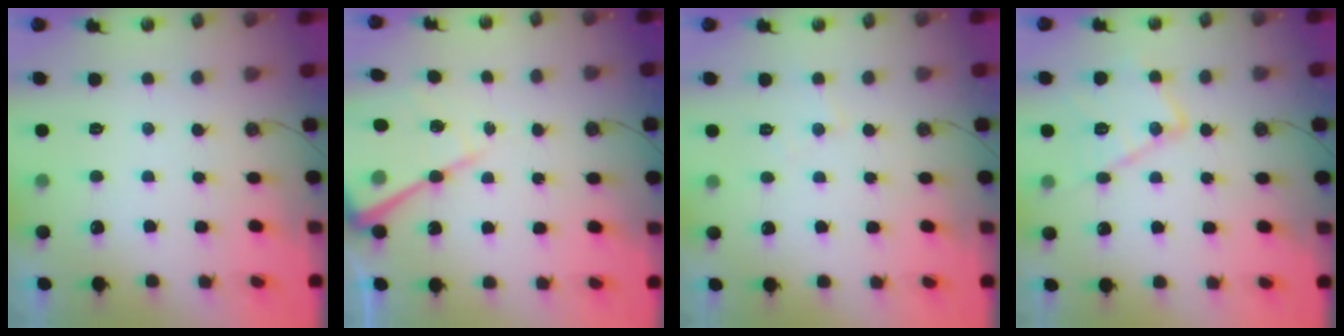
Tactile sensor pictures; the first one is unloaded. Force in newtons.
{"total": 14.0, "press": 13.9, "slide": 0.5}
{"total": 4.7, "press": 4.6, "slide": 0.8}
{"total": 12.1, "press": 12.1, "slide": 1.1}